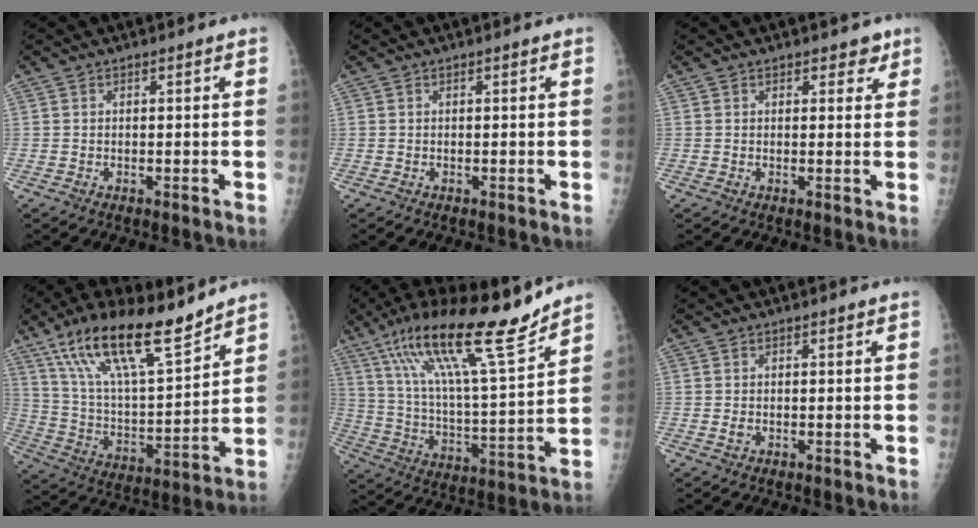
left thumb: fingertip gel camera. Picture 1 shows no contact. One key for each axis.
{"total": 0.0}
{"total": 2.5, "fx": 1.7, "fy": 1.6, "fz": 0.9, "tx": 0.013, "ty": -0.006, "tz": 0.016}
{"total": 20.3, "fx": 14.5, "fy": 5.1, "fz": 13.2, "tx": -0.213, "ty": -0.062, "tz": 0.265}
{"total": 22.7, "fx": 15.8, "fy": 3.2, "fz": 16.0, "tx": -0.262, "ty": -0.055, "tz": 0.277}
{"total": 0.9, "fx": 0.0, "fy": 0.7, "fz": 0.6, "tx": -0.009, "ty": -0.001, "tz": 0.002}